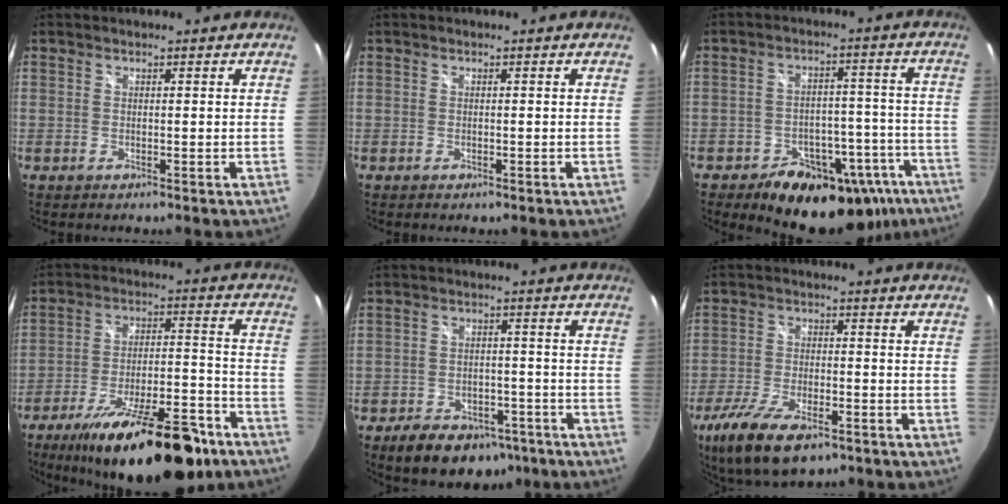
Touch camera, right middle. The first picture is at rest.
{"total": 0.6, "force": [-0.5, 0.2, 0.3], "torque": [-0.006, 0.000, -0.007]}
{"total": 21.1, "force": [-14.6, 11.8, 9.7], "torque": [-0.141, 0.042, -0.167]}
{"total": 23.7, "force": [-17.0, 7.5, 14.8], "torque": [-0.239, -0.017, -0.244]}
{"total": 12.8, "force": [-8.7, 7.4, 5.9], "torque": [-0.132, 0.013, -0.112]}
{"total": 13.9, "force": [-8.8, 5.4, 9.3], "torque": [-0.207, -0.038, -0.156]}